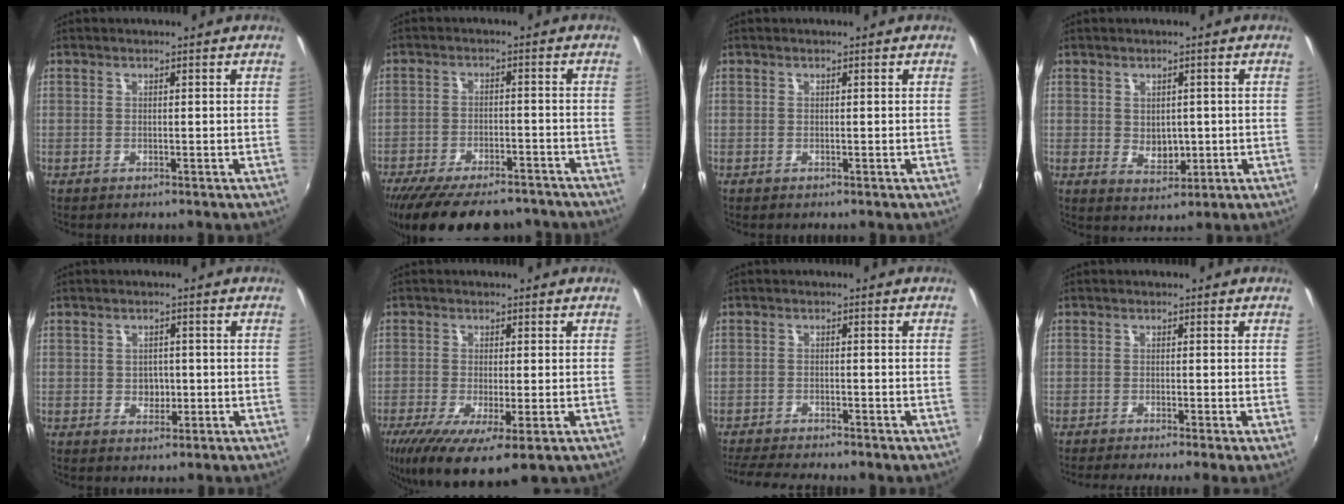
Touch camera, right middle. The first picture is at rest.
{"total": 18.3, "force": [-14.8, 6.2, 8.8], "torque": [-0.180, -0.029, -0.214]}
{"total": 0.0}
{"total": 4.0, "force": [0.0, 3.0, 2.6], "torque": [-0.040, -0.004, 0.007]}
{"total": 2.7, "force": [-0.4, 2.4, 1.1], "torque": [-0.015, 0.004, -0.005]}
{"total": 11.3, "force": [-5.6, 2.8, 9.4], "torque": [-0.187, -0.046, -0.090]}
{"total": 7.9, "force": [-7.2, 0.8, 3.2], "torque": [-0.082, -0.020, -0.116]}
{"total": 3.7, "force": [-2.6, -0.7, 2.5], "torque": [-0.053, -0.017, -0.046]}